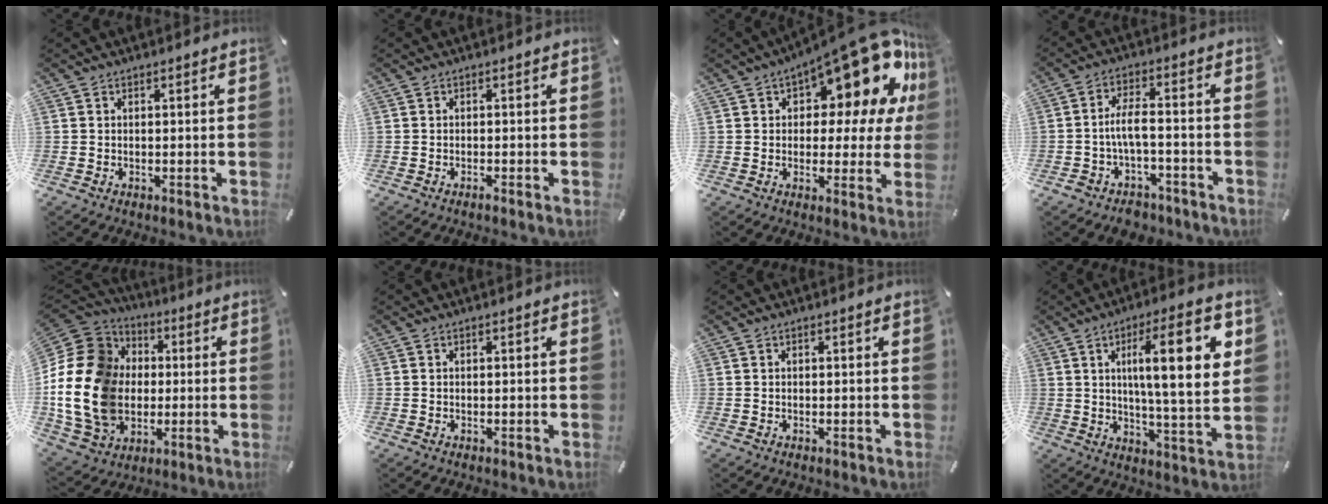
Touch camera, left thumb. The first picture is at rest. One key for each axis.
{"total": 1.1, "fx": -0.7, "fy": 0.3, "fz": 0.9, "tx": -0.018, "ty": -0.002, "tz": -0.012}
{"total": 19.1, "fx": 11.0, "fy": 8.2, "fz": 13.2, "tx": -0.174, "ty": -0.082, "tz": 0.183}
{"total": 6.8, "fx": -2.7, "fy": 3.6, "fz": 5.1, "tx": -0.107, "ty": 0.011, "tz": -0.052}
{"total": 22.5, "fx": -1.8, "fy": 18.2, "fz": 13.2, "tx": -0.283, "ty": 0.017, "tz": -0.028}
{"total": 0.0}
{"total": 0.0}
{"total": 19.3, "fx": 5.8, "fy": 4.6, "fz": 17.8, "tx": -0.270, "ty": -0.012, "tz": 0.076}